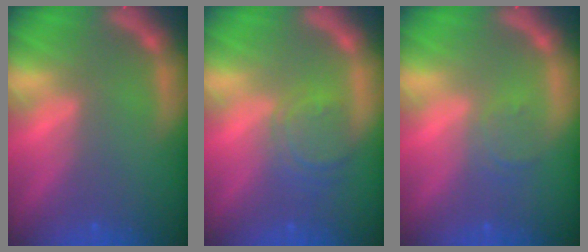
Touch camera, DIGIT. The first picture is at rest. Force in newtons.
{"total": 4.0}
{"total": 1.9}